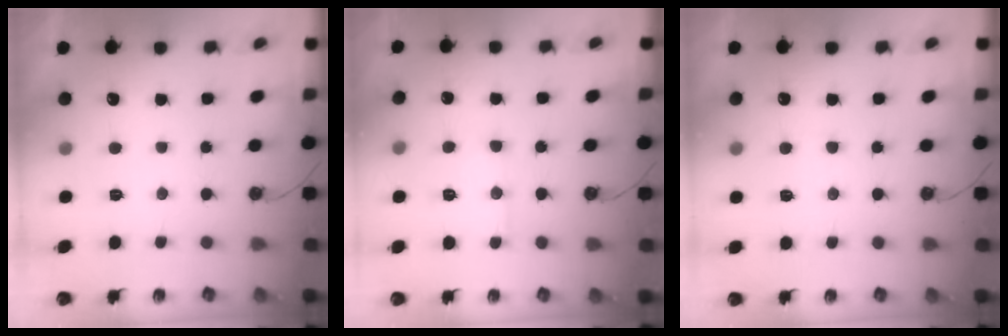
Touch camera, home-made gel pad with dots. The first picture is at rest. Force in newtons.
{"total": 9.4, "press": 9.4, "slide": 0.8}
{"total": 2.7, "press": 2.7, "slide": 0.4}